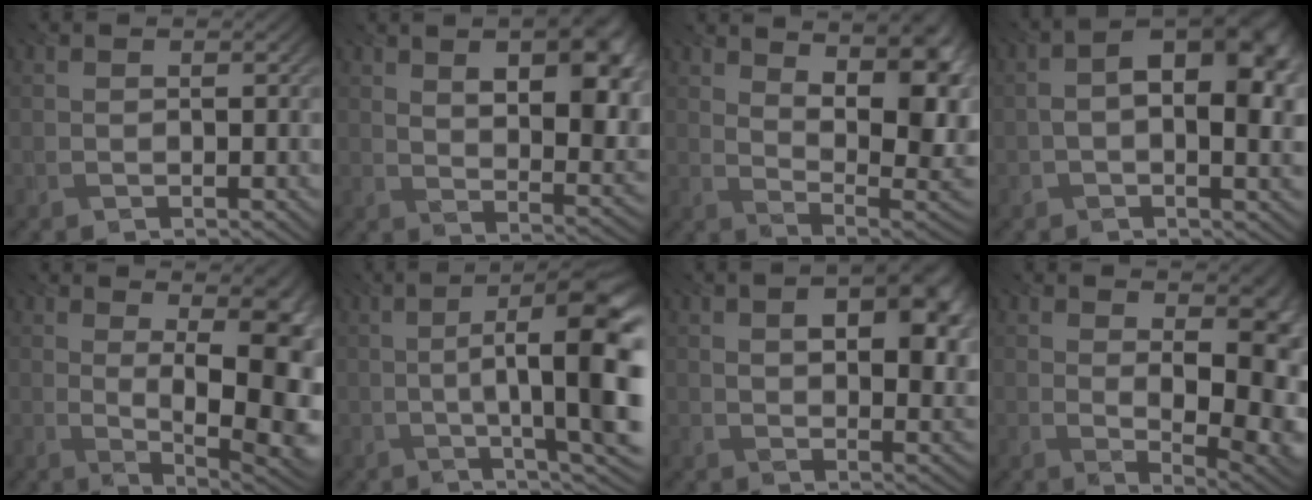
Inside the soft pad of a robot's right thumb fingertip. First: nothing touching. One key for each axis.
{"total": 13.0, "fx": 4.6, "fy": 6.1, "fz": 10.5, "tx": -0.144, "ty": 0.005, "tz": 0.072}
{"total": 13.7, "fx": 5.4, "fy": 5.5, "fz": 11.4, "tx": -0.170, "ty": 0.015, "tz": 0.091}
{"total": 10.3, "fx": 0.7, "fy": 5.3, "fz": 8.8, "tx": -0.126, "ty": 0.003, "tz": 0.008}
{"total": 12.3, "fx": 1.4, "fy": 3.9, "fz": 11.6, "tx": -0.137, "ty": 0.014, "tz": 0.030}
{"total": 14.2, "fx": -0.7, "fy": 3.0, "fz": 13.9, "tx": -0.198, "ty": 0.007, "tz": -0.001}
{"total": 10.1, "fx": 3.2, "fy": 5.1, "fz": 8.1, "tx": -0.108, "ty": -0.005, "tz": 0.054}
{"total": 10.8, "fx": 1.6, "fy": 4.9, "fz": 9.5, "tx": -0.102, "ty": 0.003, "tz": 0.038}